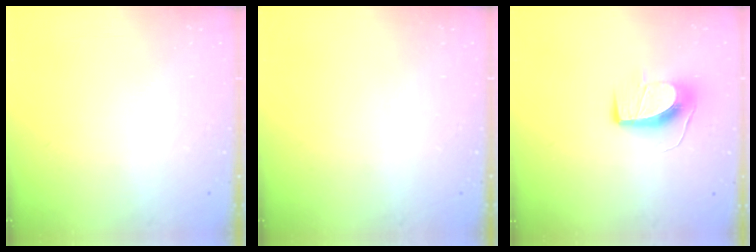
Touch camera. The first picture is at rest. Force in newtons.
{"total": 0.0}
{"total": 10.1, "press": 10.1, "slide": 0.2}